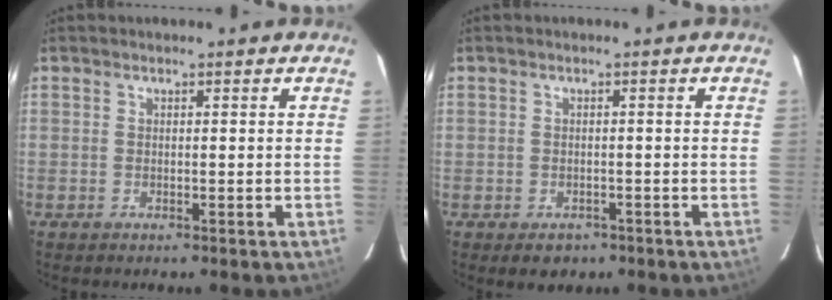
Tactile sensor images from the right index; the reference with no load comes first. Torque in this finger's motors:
{"motor_torque": [-0.01, -0.03, -0.07, -0.06]}